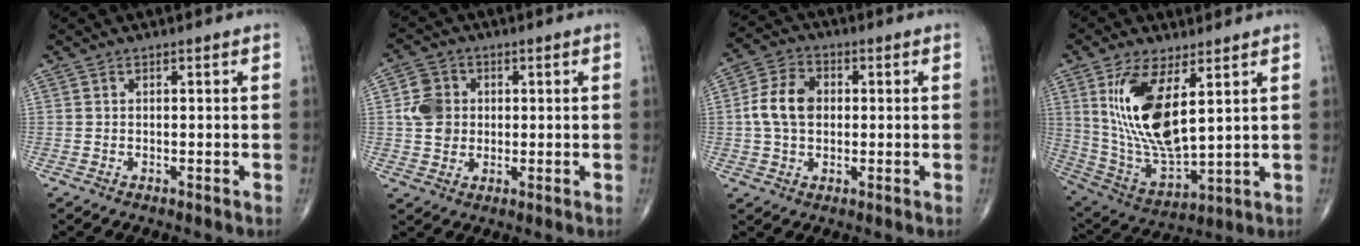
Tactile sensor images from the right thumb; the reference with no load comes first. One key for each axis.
{"total": 6.6, "fx": 0.6, "fy": 5.7, "fz": 3.2, "tx": -0.043, "ty": 0.004, "tz": 0.009}
{"total": 8.6, "fx": 0.5, "fy": 6.2, "fz": 6.0, "tx": -0.104, "ty": 0.017, "tz": 0.003}
{"total": 17.1, "fx": 5.3, "fy": 7.0, "fz": 14.7, "tx": -0.285, "ty": -0.028, "tz": 0.120}